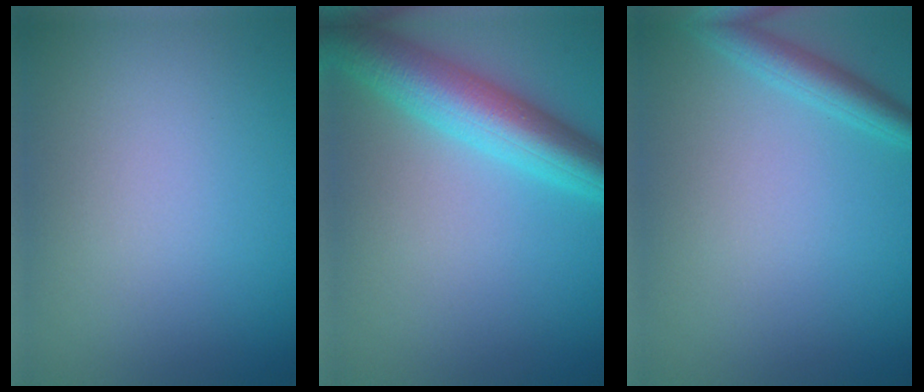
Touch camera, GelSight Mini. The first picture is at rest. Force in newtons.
{"total": 7.4, "press": 7.4, "slide": 0.2}
{"total": 2.7, "press": 2.7, "slide": 0.2}